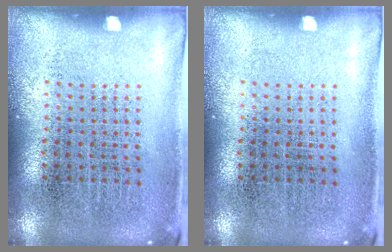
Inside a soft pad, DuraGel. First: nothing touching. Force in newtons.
{"total": 0.0}